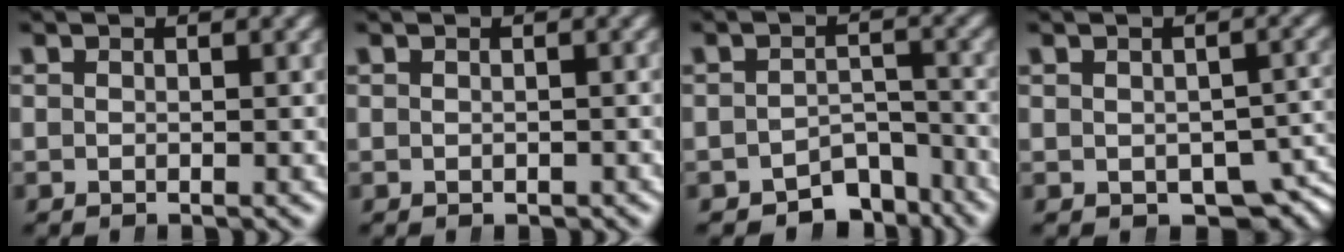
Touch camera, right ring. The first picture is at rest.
{"total": 0.6, "force": [-0.3, 0.4, -0.1], "torque": [-0.001, -0.004, -0.001]}
{"total": 6.2, "force": [-5.3, 2.7, 1.8], "torque": [0.004, -0.010, -0.084]}
{"total": 4.5, "force": [-2.6, 2.8, 2.4], "torque": [-0.013, -0.018, -0.030]}